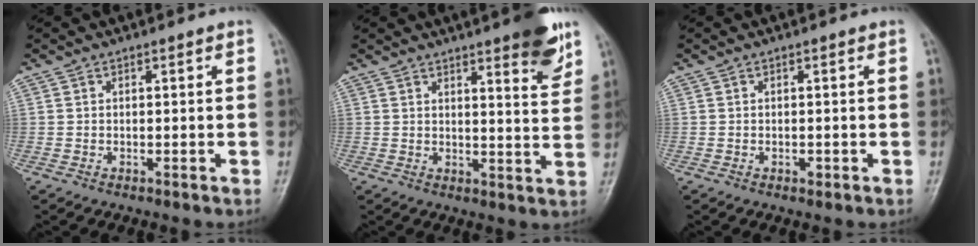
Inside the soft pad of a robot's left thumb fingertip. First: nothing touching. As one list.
[{"total": 8.6, "force": [5.6, 1.6, 6.3], "torque": [-0.064, -0.033, 0.071]}, {"total": 0.8, "force": [-0.2, 0.5, 0.6], "torque": [-0.004, 0.000, -0.003]}]